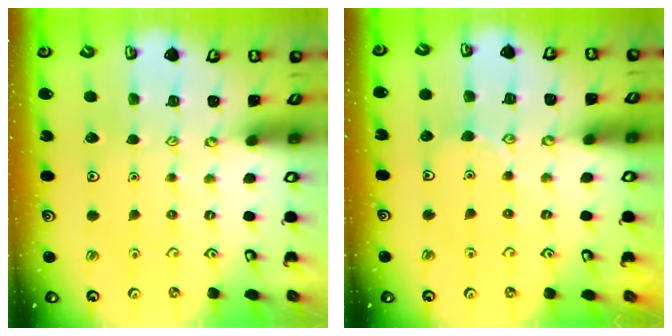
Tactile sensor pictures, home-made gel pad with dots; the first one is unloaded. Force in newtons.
{"total": 4.2, "press": 4.2, "slide": 0.4}